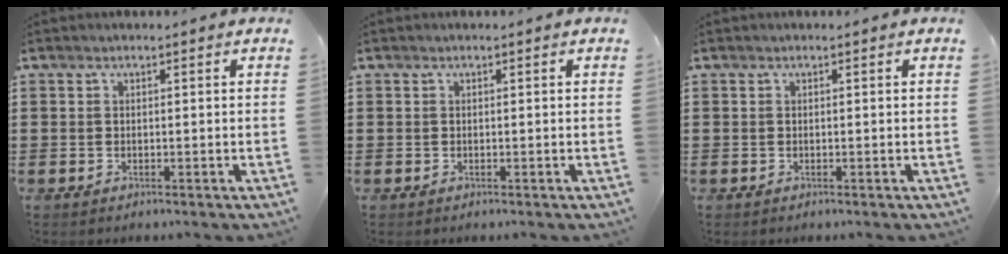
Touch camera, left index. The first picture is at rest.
{"total": 0.0}
{"total": 0.0}